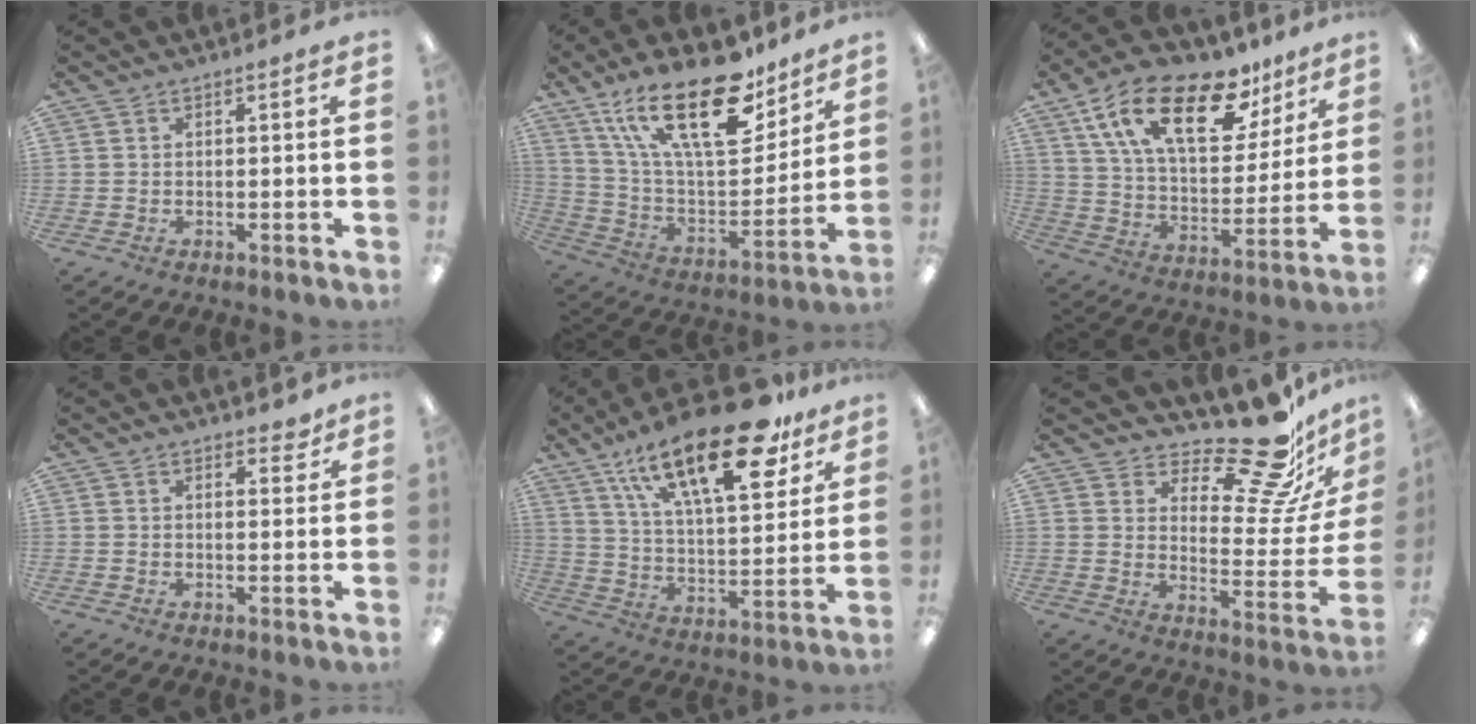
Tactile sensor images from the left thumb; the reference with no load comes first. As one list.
[{"total": 26.5, "force": [16.2, 11.0, 17.8], "torque": [-0.312, -0.091, 0.281]}, {"total": 23.2, "force": [13.2, 10.8, 15.8], "torque": [-0.271, -0.054, 0.228]}, {"total": 2.4, "force": [2.0, 1.1, 0.8], "torque": [-0.002, -0.007, 0.035]}, {"total": 26.0, "force": [15.8, 9.9, 18.0], "torque": [-0.284, -0.082, 0.264]}, {"total": 20.6, "force": [16.6, 6.2, 10.5], "torque": [-0.136, -0.132, 0.272]}]